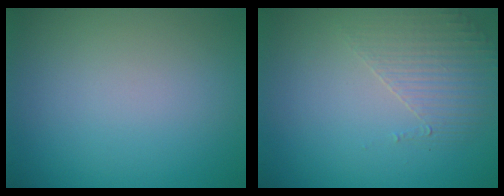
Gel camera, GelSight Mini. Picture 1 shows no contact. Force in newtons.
{"total": 1.8, "press": 1.2, "slide": 1.3}